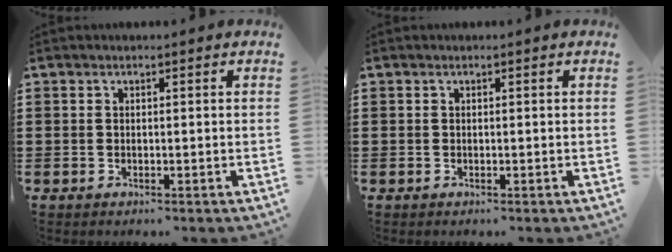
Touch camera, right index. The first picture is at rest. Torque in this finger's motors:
{"motor_torque": [0.00, 0.00, 0.00, 0.00]}